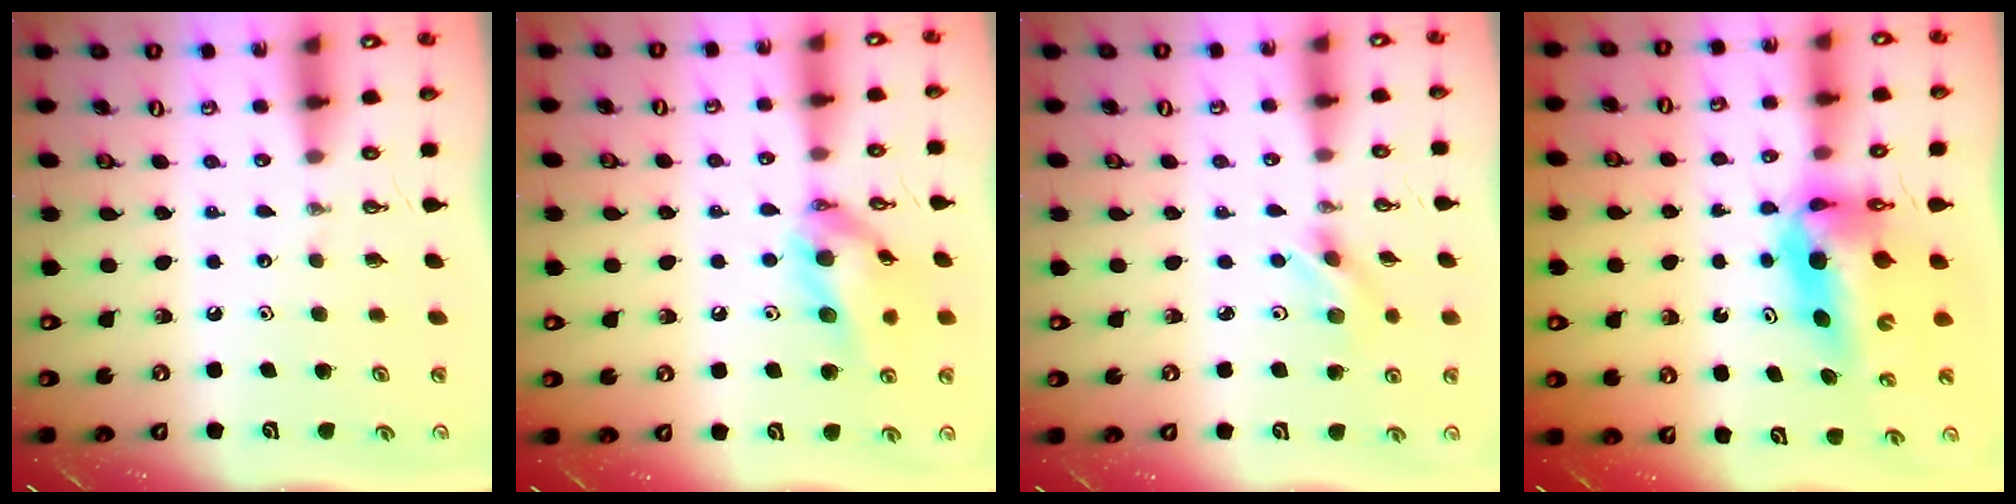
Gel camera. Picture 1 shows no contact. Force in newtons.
{"total": 14.0, "press": 13.8, "slide": 1.9}
{"total": 2.7, "press": 2.7, "slide": 0.3}
{"total": 9.7, "press": 9.5, "slide": 1.7}